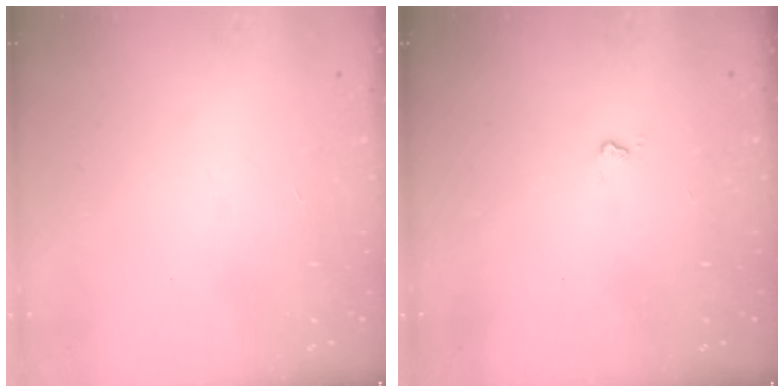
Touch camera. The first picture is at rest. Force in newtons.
{"total": 2.6, "press": 2.6, "slide": 0.4}